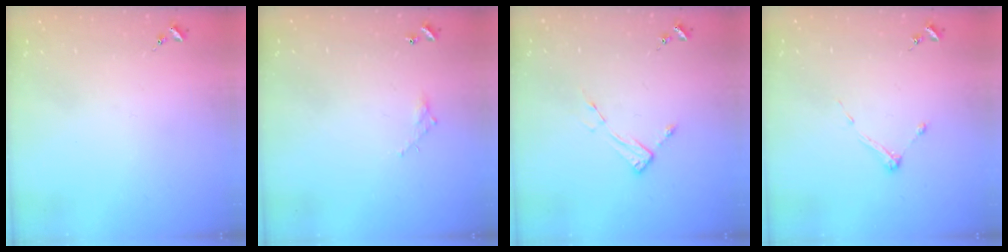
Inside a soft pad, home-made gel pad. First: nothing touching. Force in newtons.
{"total": 3.5, "press": 3.5, "slide": 0.2}
{"total": 4.8, "press": 4.7, "slide": 0.3}
{"total": 3.4, "press": 3.4, "slide": 0.4}